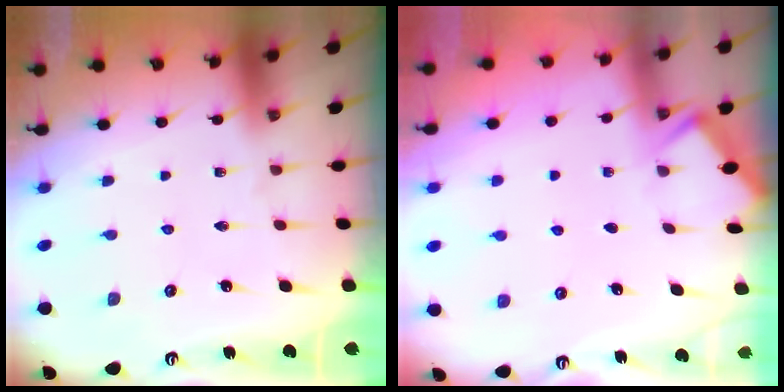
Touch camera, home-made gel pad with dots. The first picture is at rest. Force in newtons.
{"total": 2.0, "press": 2.0, "slide": 0.3}